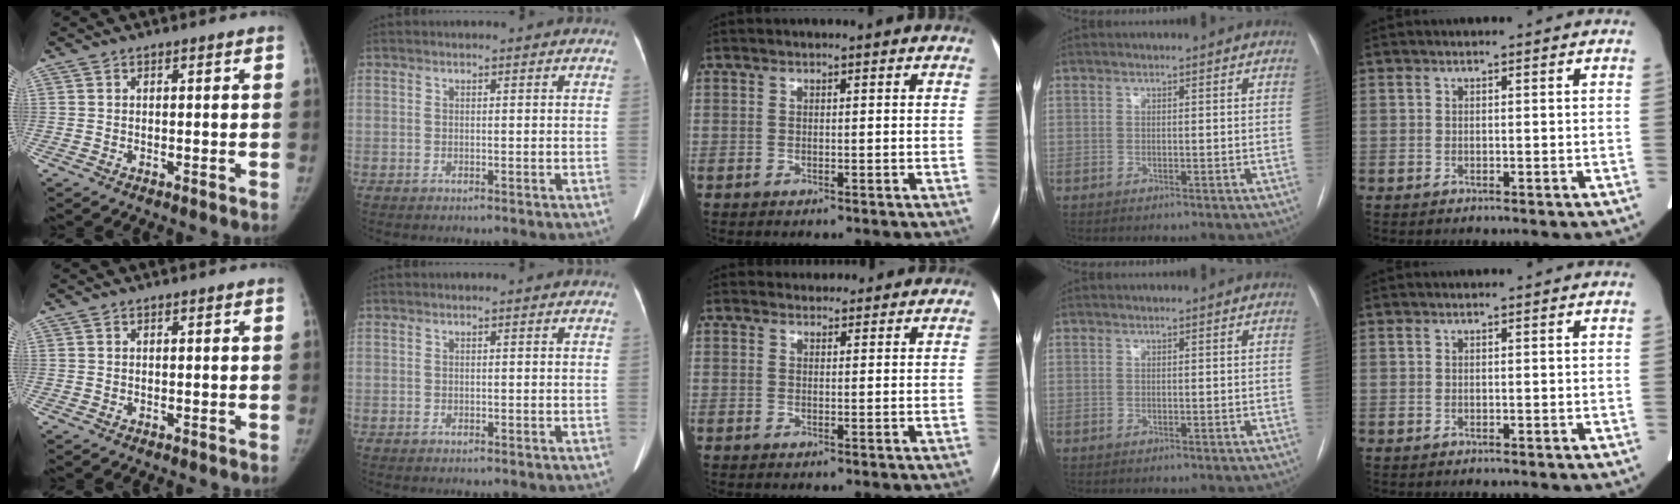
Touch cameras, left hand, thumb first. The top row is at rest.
{"middle": {"total": 4.9, "force": [4.5, 2.0, 0.3], "torque": [0.001, 0.017, 0.049]}}